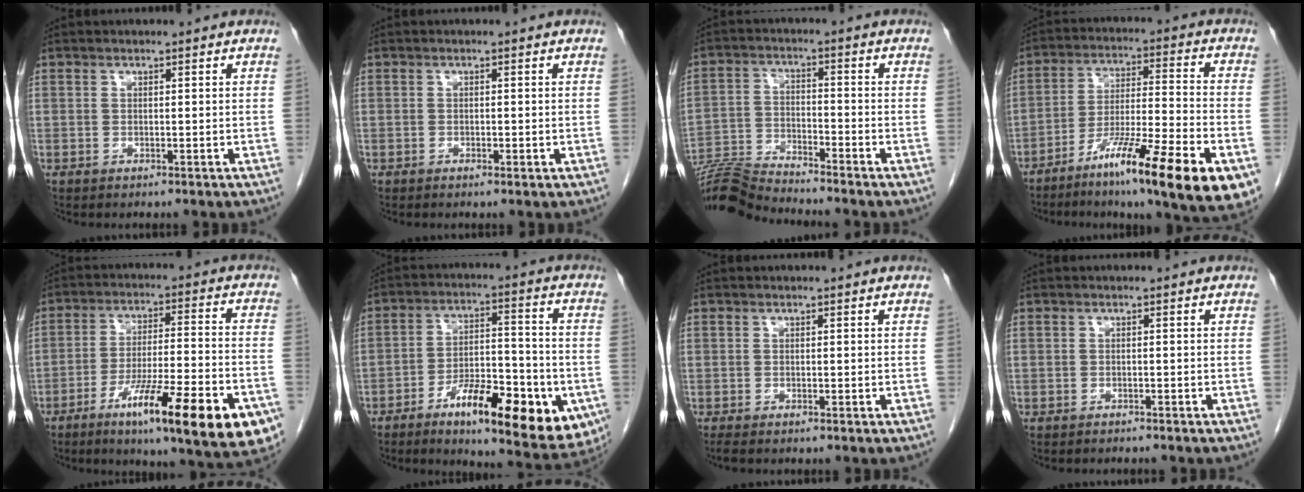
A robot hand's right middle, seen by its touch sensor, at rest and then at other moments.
{"total": 0.9, "force": [-0.4, 0.3, 0.7], "torque": [-0.012, 0.001, -0.005]}
{"total": 9.3, "force": [-9.2, -1.0, 1.4], "torque": [-0.026, -0.004, -0.177]}
{"total": 19.7, "force": [-11.0, 1.0, 16.4], "torque": [-0.221, -0.024, -0.177]}
{"total": 20.9, "force": [-10.9, 2.4, 17.7], "torque": [-0.206, -0.020, -0.164]}
{"total": 18.2, "force": [-7.6, 5.4, 15.6], "torque": [-0.193, 0.001, -0.104]}
{"total": 0.5, "force": [-0.4, 0.0, 0.4], "torque": [-0.009, -0.002, -0.007]}
{"total": 1.3, "force": [-1.3, 0.2, 0.2], "torque": [-0.001, -0.002, -0.016]}